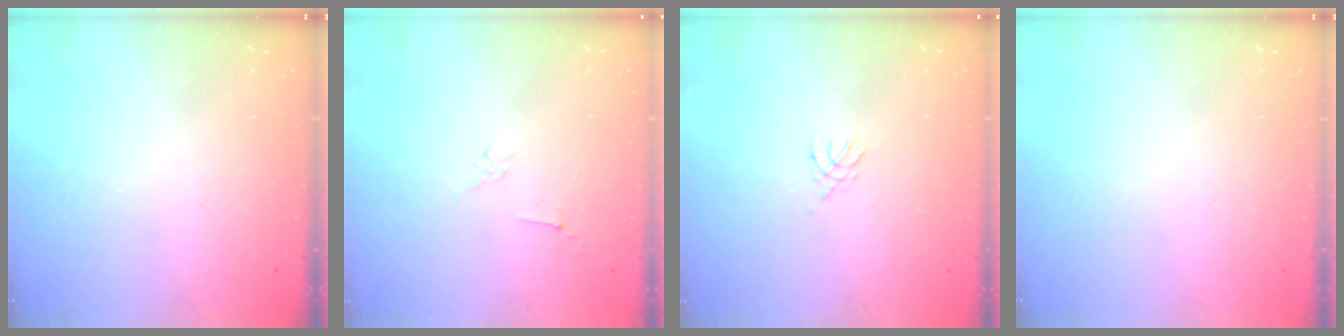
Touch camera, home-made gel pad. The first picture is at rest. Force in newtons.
{"total": 2.9, "press": 2.8, "slide": 0.8}
{"total": 2.8, "press": 2.7, "slide": 0.6}
{"total": 0.0}